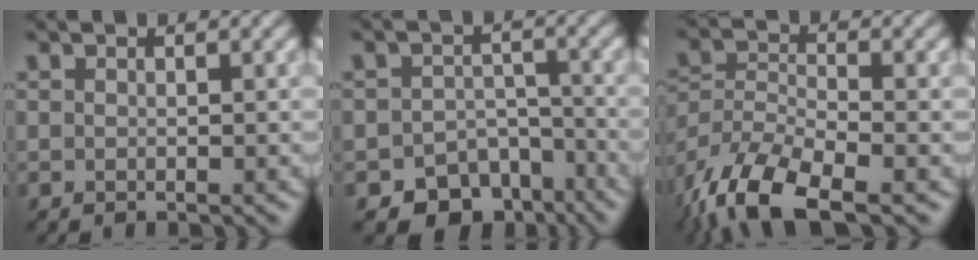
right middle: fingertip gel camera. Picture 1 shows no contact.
{"total": 6.5, "force": [-4.7, 4.1, 1.9], "torque": [-0.009, -0.007, -0.067]}
{"total": 10.9, "force": [-7.9, 3.8, 6.5], "torque": [-0.136, -0.012, -0.158]}